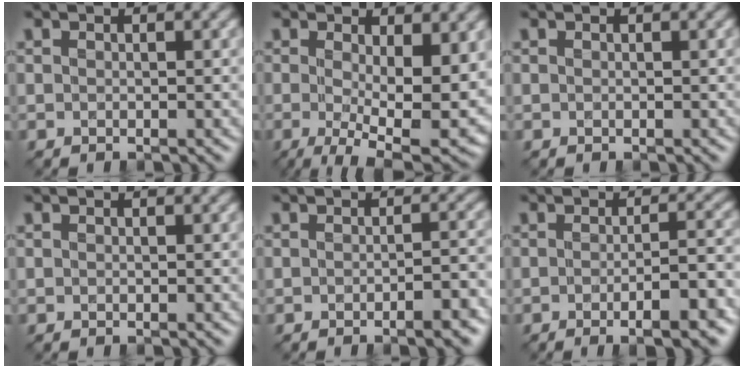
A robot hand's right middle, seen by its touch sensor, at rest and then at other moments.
{"total": 10.0, "force": [-0.7, 3.6, 9.3], "torque": [-0.151, -0.021, -0.005]}
{"total": 0.0}
{"total": 0.0}
{"total": 3.4, "force": [-1.8, 0.8, 2.8], "torque": [-0.030, 0.004, -0.029]}
{"total": 5.7, "force": [-2.2, 1.5, 5.1], "torque": [-0.059, 0.002, -0.030]}